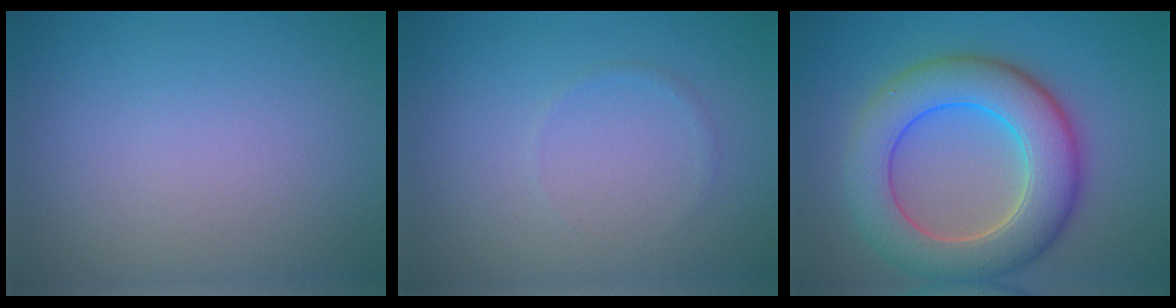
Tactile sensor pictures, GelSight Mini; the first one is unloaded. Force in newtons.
{"total": 0.5, "press": 0.5, "slide": 0.0}
{"total": 8.9, "press": 8.9, "slide": 0.6}